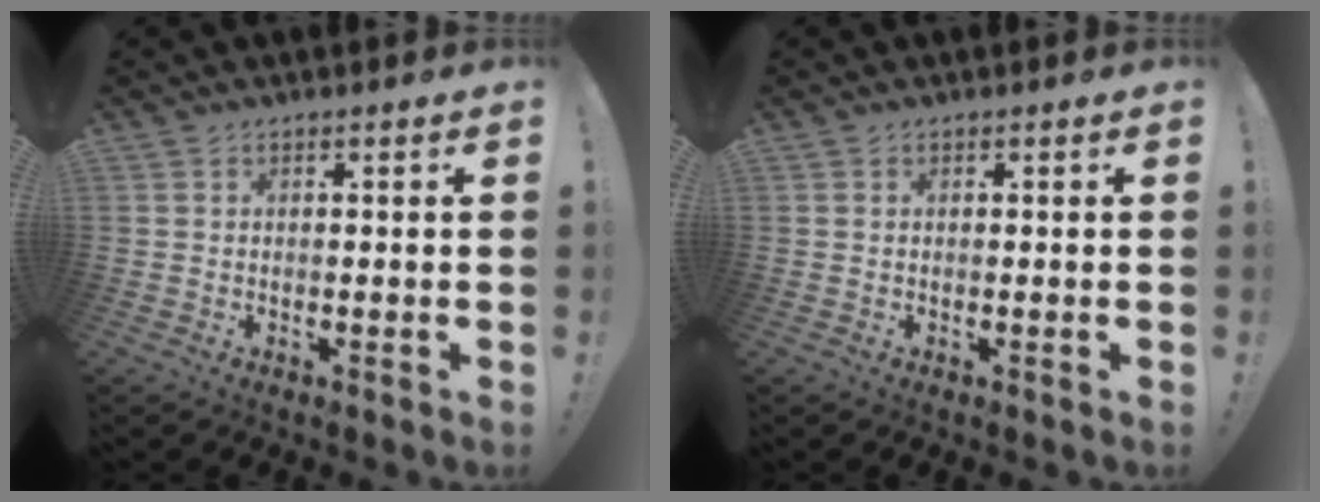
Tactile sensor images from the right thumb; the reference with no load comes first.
{"total": 0.0}